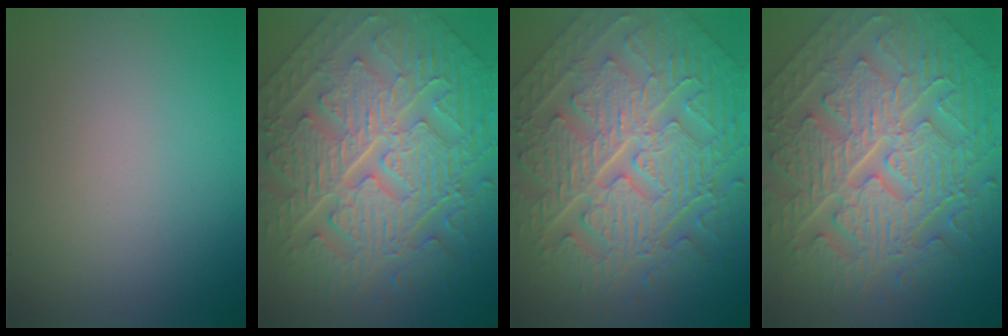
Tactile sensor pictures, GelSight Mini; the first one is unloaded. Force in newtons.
{"total": 11.7, "press": 7.9, "slide": 8.6}
{"total": 11.7, "press": 7.9, "slide": 8.6}
{"total": 11.7, "press": 7.9, "slide": 8.6}